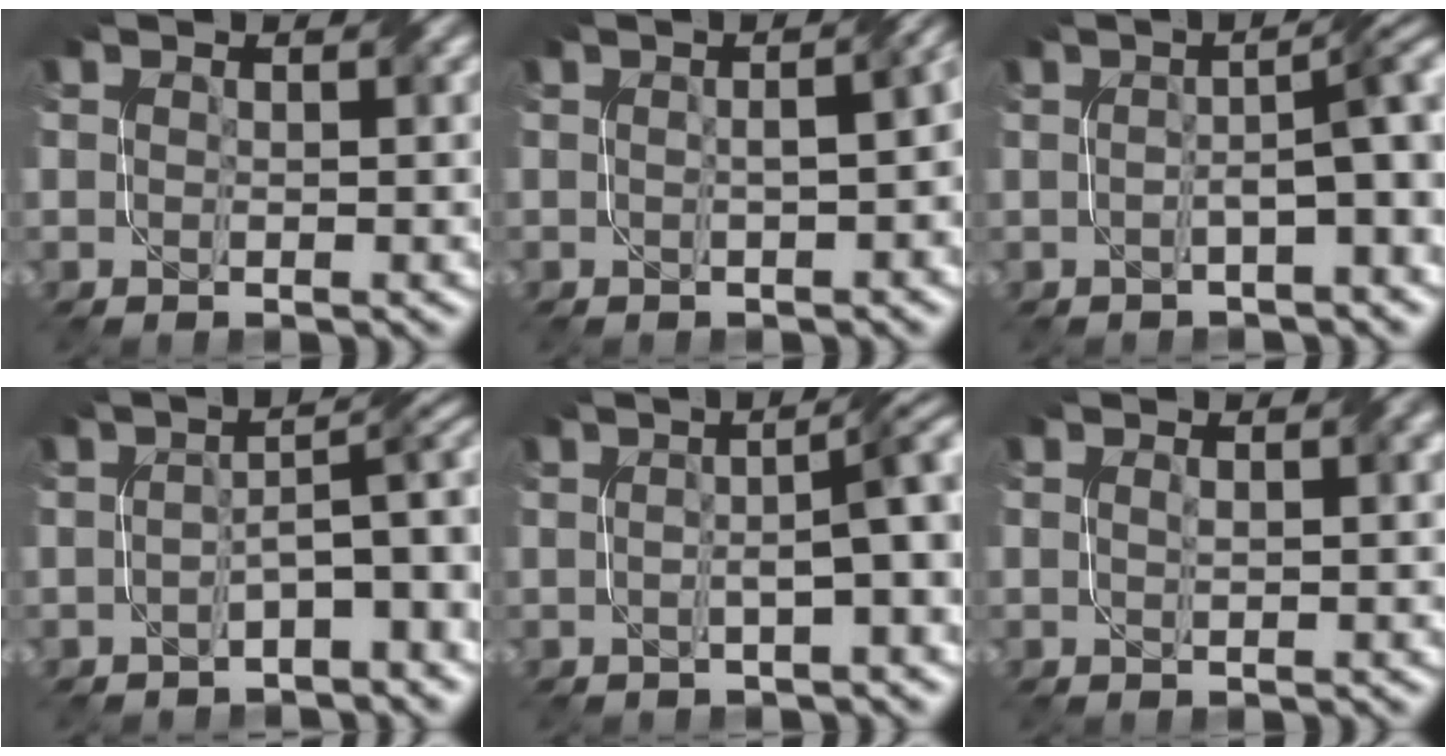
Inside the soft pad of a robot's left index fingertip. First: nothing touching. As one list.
[{"total": 5.8, "force": [-0.4, 2.6, 5.2], "torque": [-0.042, 0.004, -0.007]}, {"total": 5.0, "force": [-0.4, 1.0, 4.9], "torque": [-0.066, 0.015, -0.009]}, {"total": 5.2, "force": [-1.4, 1.7, 4.7], "torque": [-0.061, 0.010, -0.028]}, {"total": 5.4, "force": [0.2, 1.1, 5.3], "torque": [-0.062, 0.015, 0.002]}, {"total": 1.0, "force": [0.5, 0.0, 0.9], "torque": [-0.015, 0.006, 0.006]}]